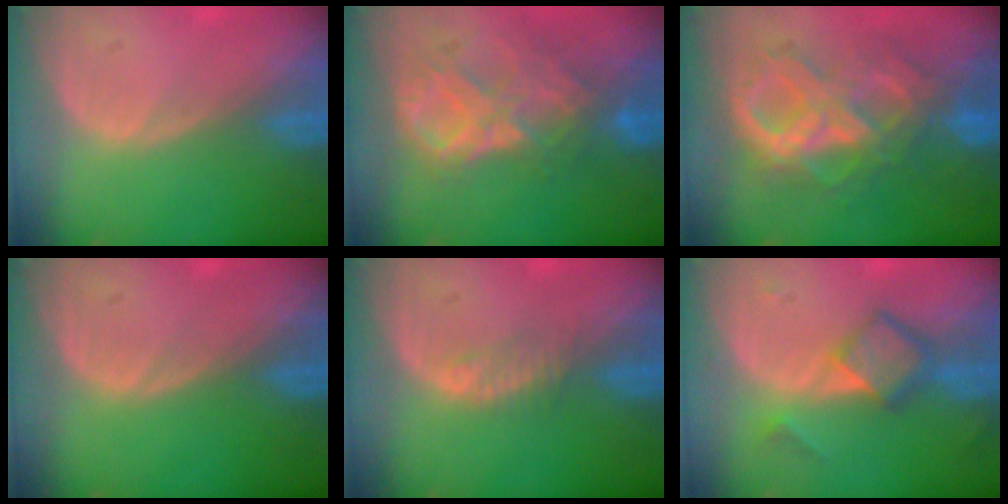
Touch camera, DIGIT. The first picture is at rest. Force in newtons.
{"total": 9.1, "press": 7.8, "slide": 4.7}
{"total": 10.5, "press": 10.4, "slide": 1.1}
{"total": 0.0}
{"total": 1.8, "press": 1.8, "slide": 0.1}
{"total": 6.0, "press": 5.1, "slide": 3.1}